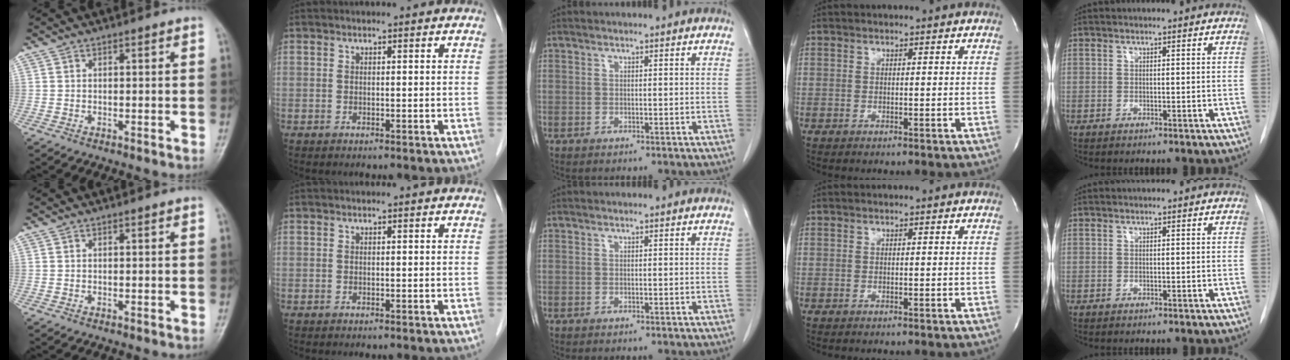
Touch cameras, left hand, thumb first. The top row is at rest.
{}